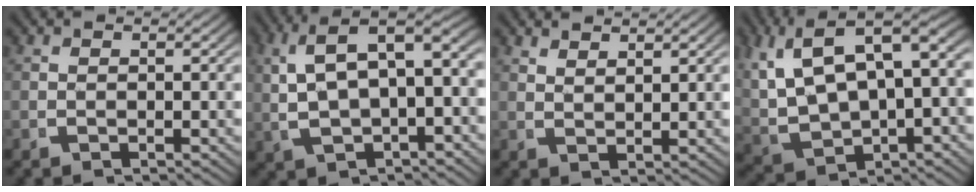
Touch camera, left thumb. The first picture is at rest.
{"total": 9.0, "force": [1.2, 5.4, 7.1], "torque": [-0.128, 0.003, 0.028]}
{"total": 2.2, "force": [2.2, -0.1, 0.3], "torque": [-0.004, 0.002, 0.048]}
{"total": 12.3, "force": [2.2, 8.1, 9.0], "torque": [-0.181, -0.010, 0.052]}